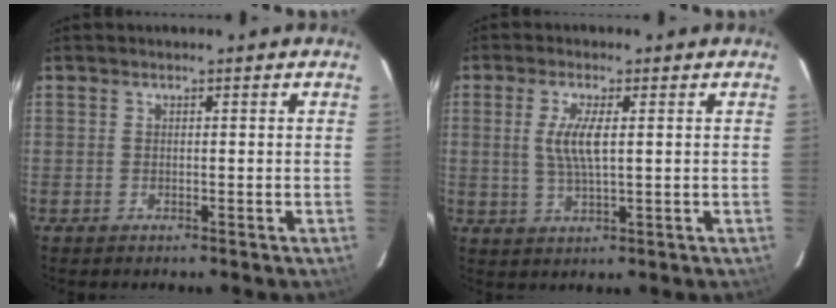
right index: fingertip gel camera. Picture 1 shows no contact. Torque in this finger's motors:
{"motor_torque": [0.09, 0.02, 0.12, 0.11]}